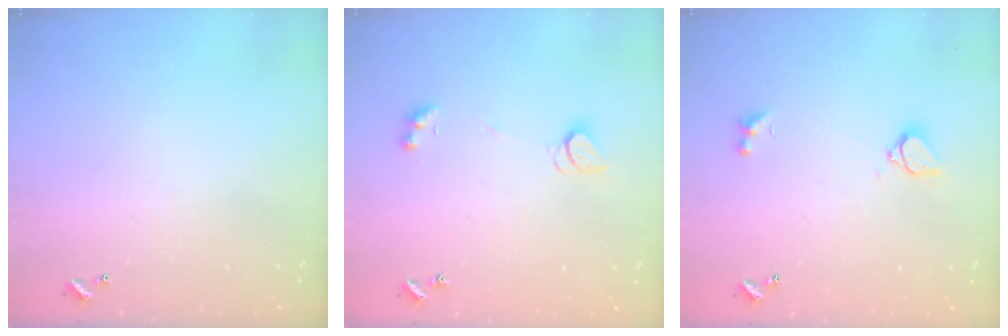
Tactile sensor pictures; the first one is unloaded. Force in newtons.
{"total": 2.5, "press": 2.4, "slide": 0.5}
{"total": 3.0, "press": 2.9, "slide": 0.8}